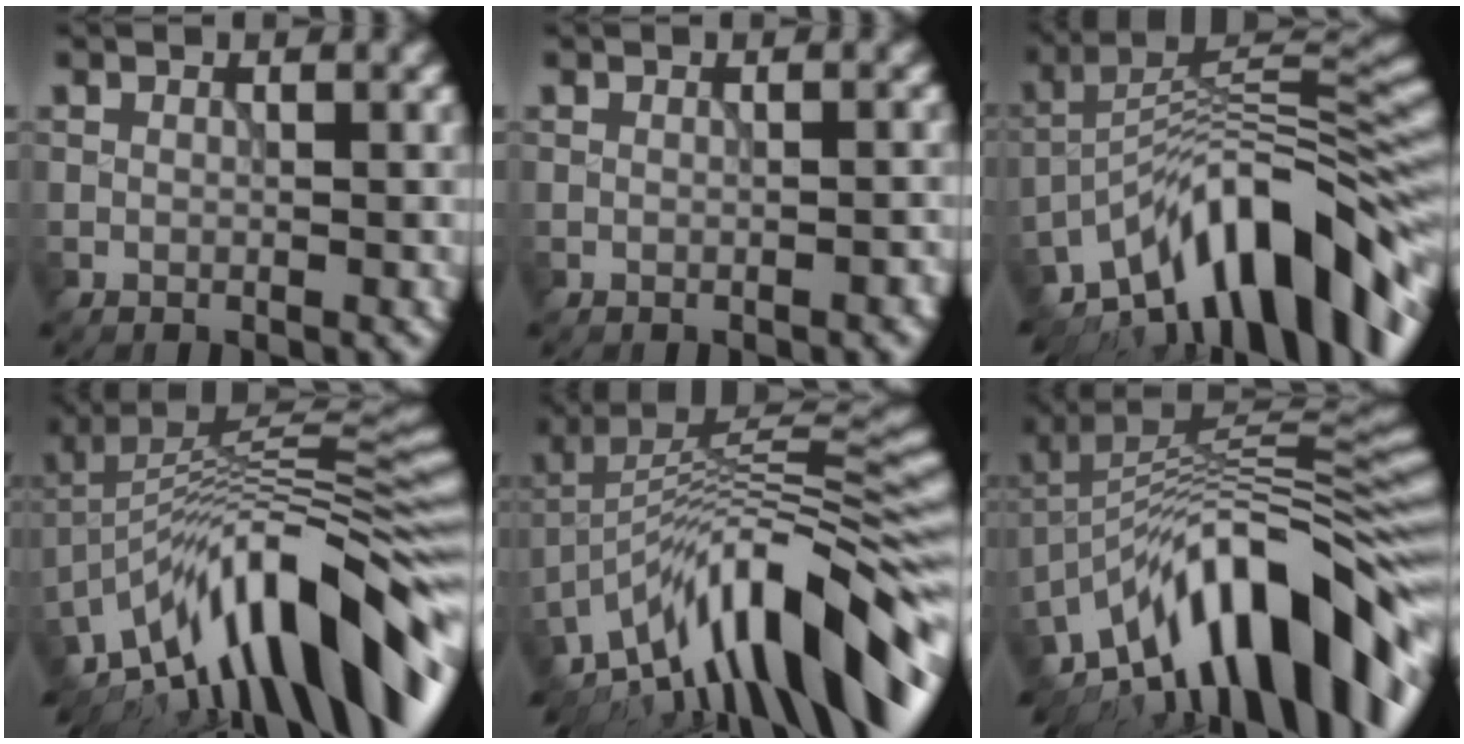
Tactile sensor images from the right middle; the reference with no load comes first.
{"total": 0.7, "force": [-0.4, 0.2, 0.5], "torque": [-0.009, 0.001, -0.006]}
{"total": 13.9, "force": [-8.4, 5.1, 9.9], "torque": [-0.143, 0.031, -0.150]}
{"total": 14.6, "force": [-7.4, 4.9, 11.6], "torque": [-0.179, 0.041, -0.142]}
{"total": 13.6, "force": [-7.8, 4.0, 10.4], "torque": [-0.162, 0.040, -0.136]}
{"total": 14.8, "force": [-7.5, 5.8, 11.4], "torque": [-0.171, 0.038, -0.142]}